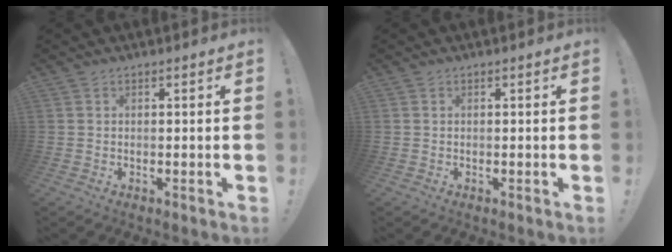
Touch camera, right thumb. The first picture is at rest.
{"total": 0.0}